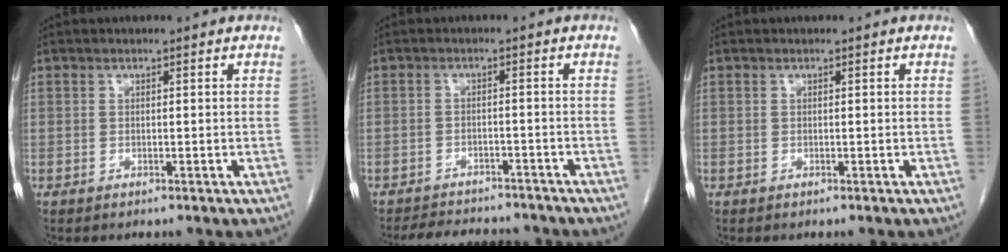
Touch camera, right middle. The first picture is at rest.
{"total": 9.9, "force": [-9.0, 2.7, 2.9], "torque": [-0.047, 0.004, -0.117]}
{"total": 0.0}